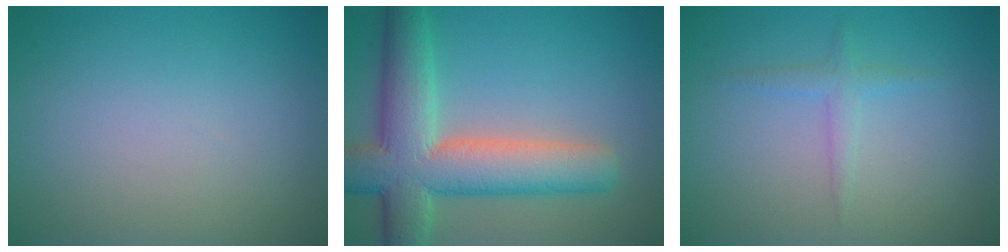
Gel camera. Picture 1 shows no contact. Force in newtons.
{"total": 9.5, "press": 9.5, "slide": 0.7}
{"total": 1.4, "press": 1.4, "slide": 0.0}